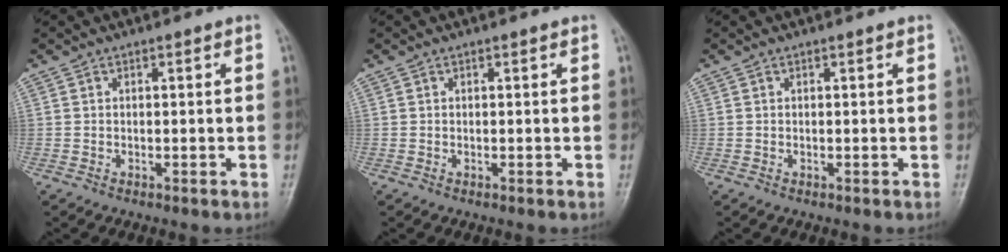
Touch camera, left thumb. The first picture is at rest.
{"total": 0.0}
{"total": 0.0}